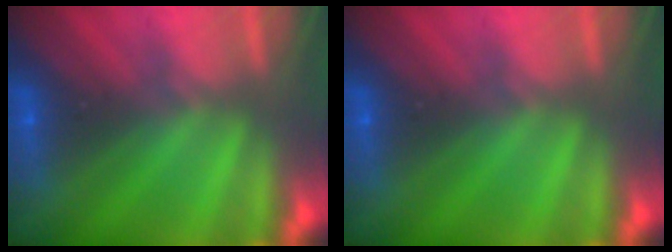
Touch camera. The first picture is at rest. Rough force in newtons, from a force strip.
{"total": 0.0}